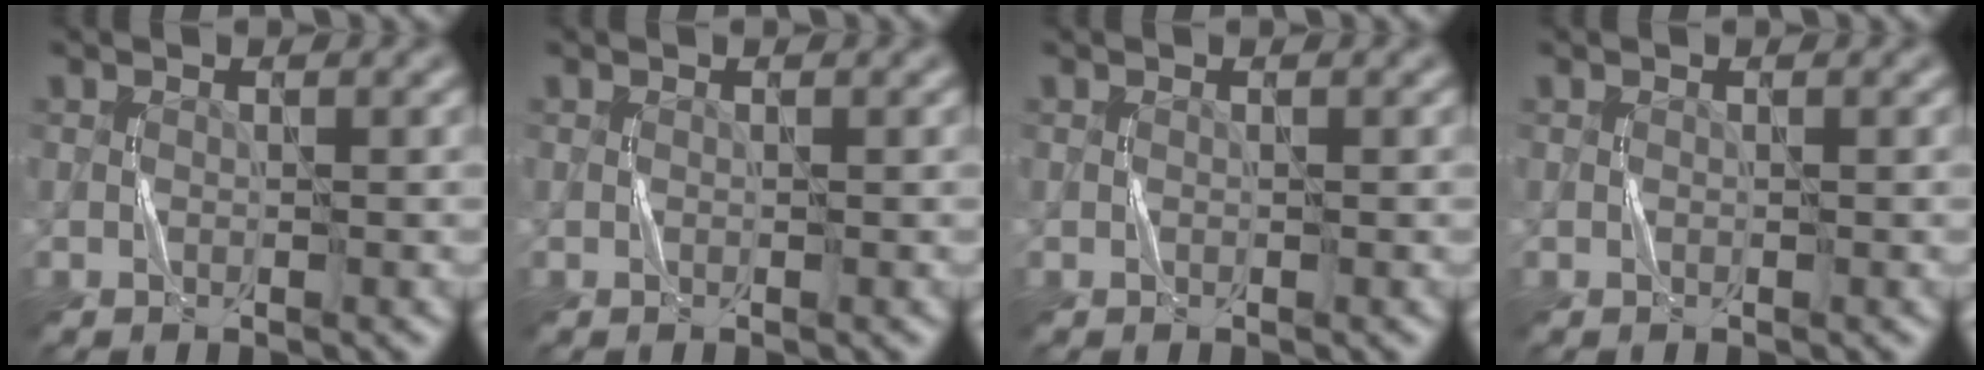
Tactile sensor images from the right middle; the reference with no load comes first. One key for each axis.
{"total": 0.0}
{"total": 0.0}
{"total": 0.0}